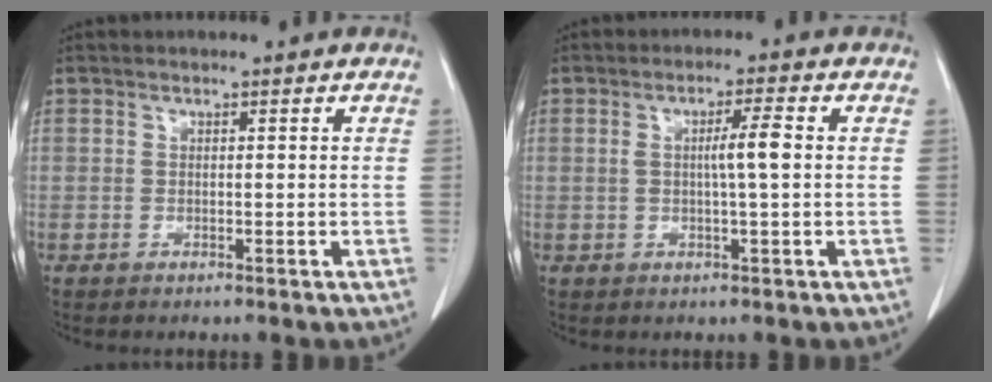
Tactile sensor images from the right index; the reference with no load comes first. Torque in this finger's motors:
{"motor_torque": [0.25, 0.06, 0.13, 0.07]}